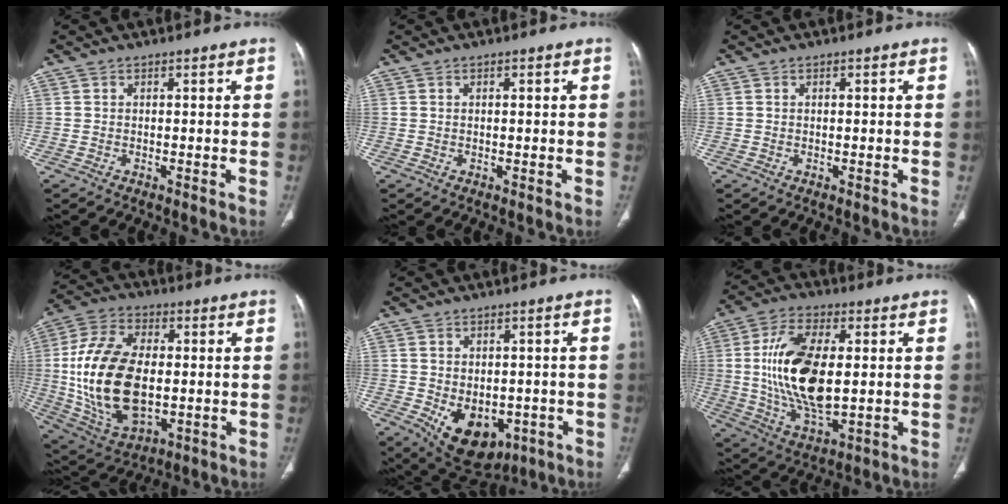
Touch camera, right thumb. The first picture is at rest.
{"total": 1.0, "force": [0.3, 0.3, 0.9], "torque": [-0.019, 0.006, 0.006]}
{"total": 0.8, "force": [0.2, 0.2, 0.7], "torque": [-0.017, 0.005, 0.006]}
{"total": 21.7, "force": [-0.4, 12.6, 17.7], "torque": [-0.349, -0.002, 0.008]}
{"total": 12.1, "force": [-4.0, 8.2, 8.0], "torque": [-0.092, -0.002, -0.035]}
{"total": 18.0, "force": [1.3, 8.8, 15.7], "torque": [-0.298, -0.012, 0.031]}